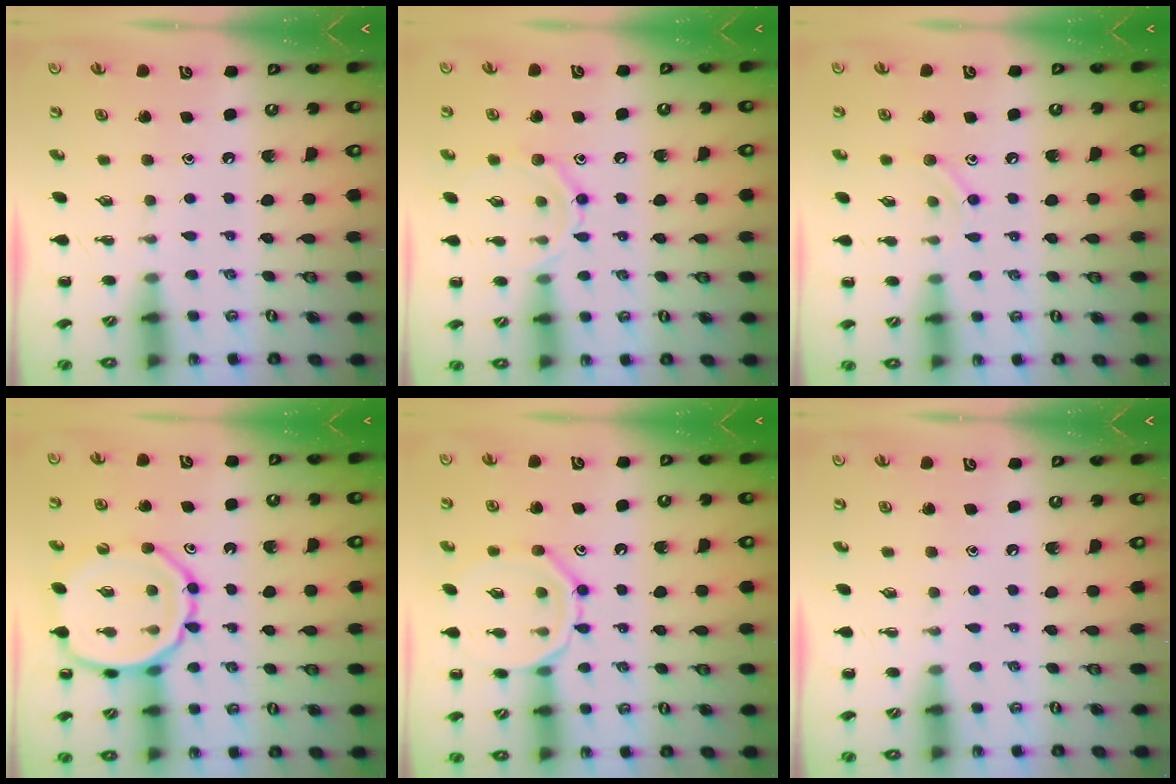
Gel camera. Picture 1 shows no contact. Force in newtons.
{"total": 10.9, "press": 10.8, "slide": 1.1}
{"total": 7.2, "press": 7.1, "slide": 1.4}
{"total": 13.3, "press": 13.1, "slide": 2.3}
{"total": 11.9, "press": 11.9, "slide": 0.3}
{"total": 0.0}